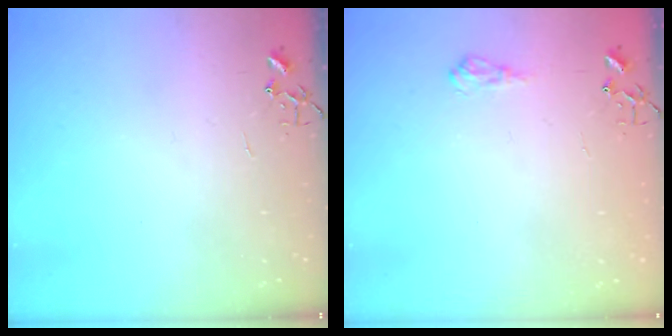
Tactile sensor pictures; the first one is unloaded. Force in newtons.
{"total": 8.2, "press": 8.2, "slide": 0.9}